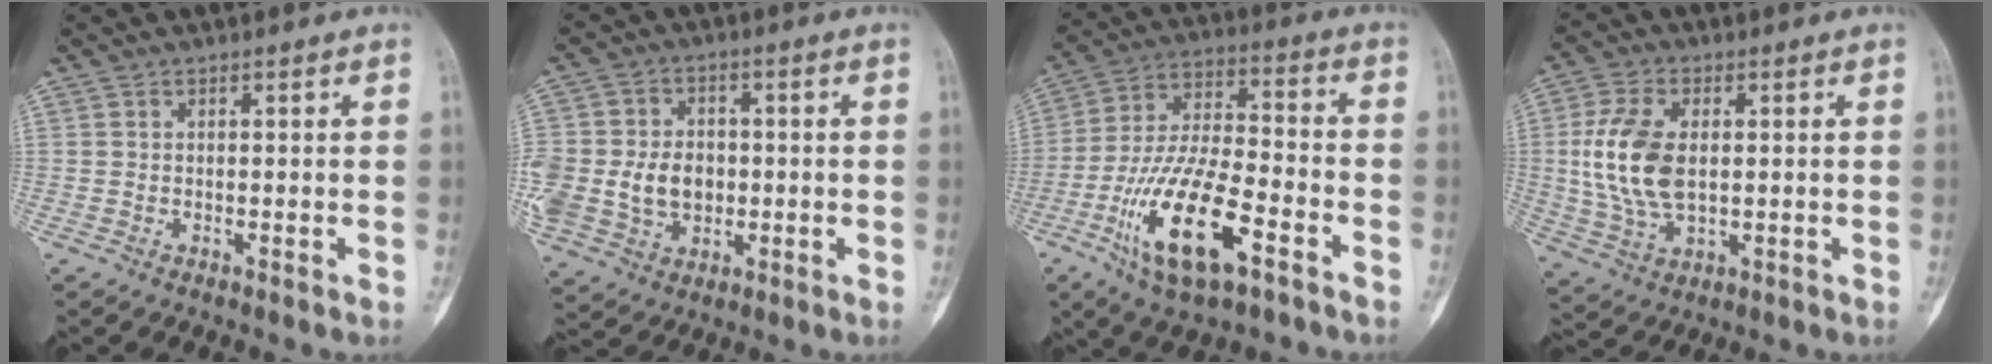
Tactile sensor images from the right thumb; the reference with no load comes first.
{"total": 19.3, "force": [-1.5, 15.3, 11.6], "torque": [-0.272, 0.018, -0.007]}
{"total": 18.7, "force": [-8.5, 6.8, 15.2], "torque": [-0.292, 0.045, -0.149]}
{"total": 12.8, "force": [0.9, 7.4, 10.4], "torque": [-0.216, -0.002, 0.023]}